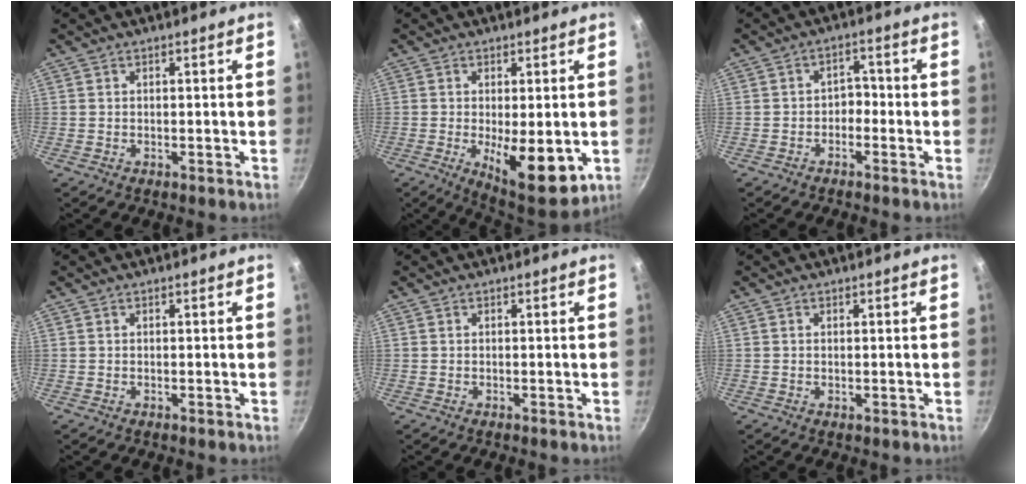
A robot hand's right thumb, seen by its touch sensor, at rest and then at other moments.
{"total": 12.3, "force": [-2.7, 4.7, 11.0], "torque": [-0.152, -0.025, -0.025]}
{"total": 3.1, "force": [-1.4, 2.2, 1.7], "torque": [-0.005, 0.023, -0.033]}
{"total": 0.0}
{"total": 0.0}
{"total": 0.0}